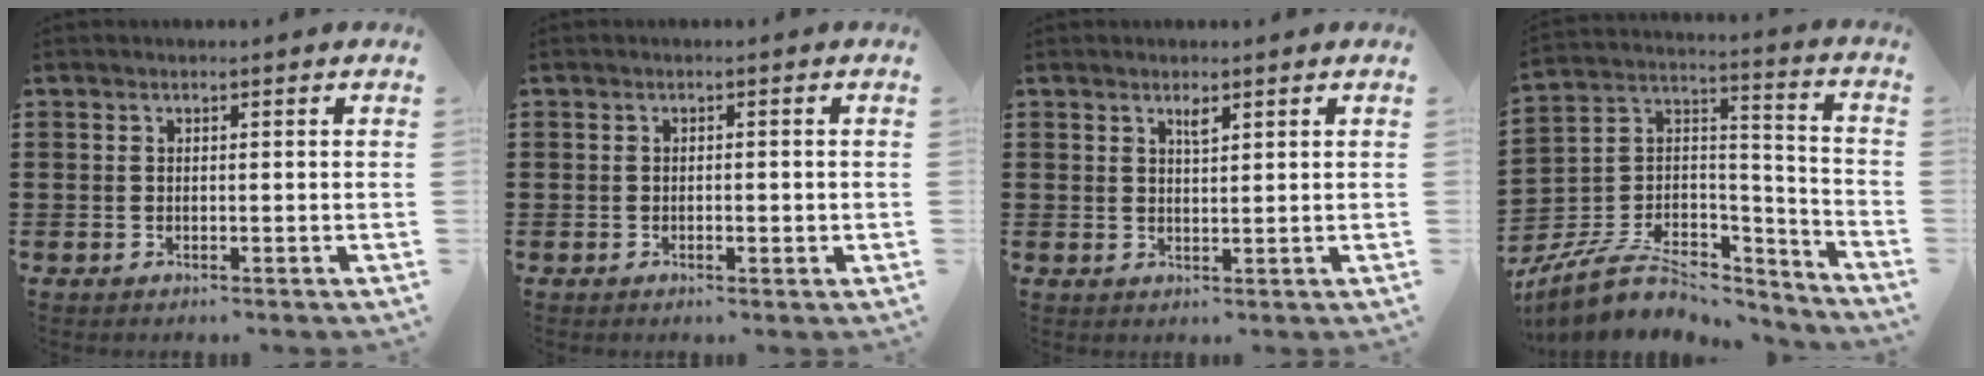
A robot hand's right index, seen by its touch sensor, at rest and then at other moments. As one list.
[{"total": 1.0, "force": [-0.3, 0.4, 0.8], "torque": [-0.016, -0.002, -0.004]}, {"total": 1.6, "force": [1.1, 0.4, 1.2], "torque": [-0.016, -0.001, 0.016]}, {"total": 8.6, "force": [-5.4, 5.3, 4.1], "torque": [-0.091, 0.009, -0.098]}]